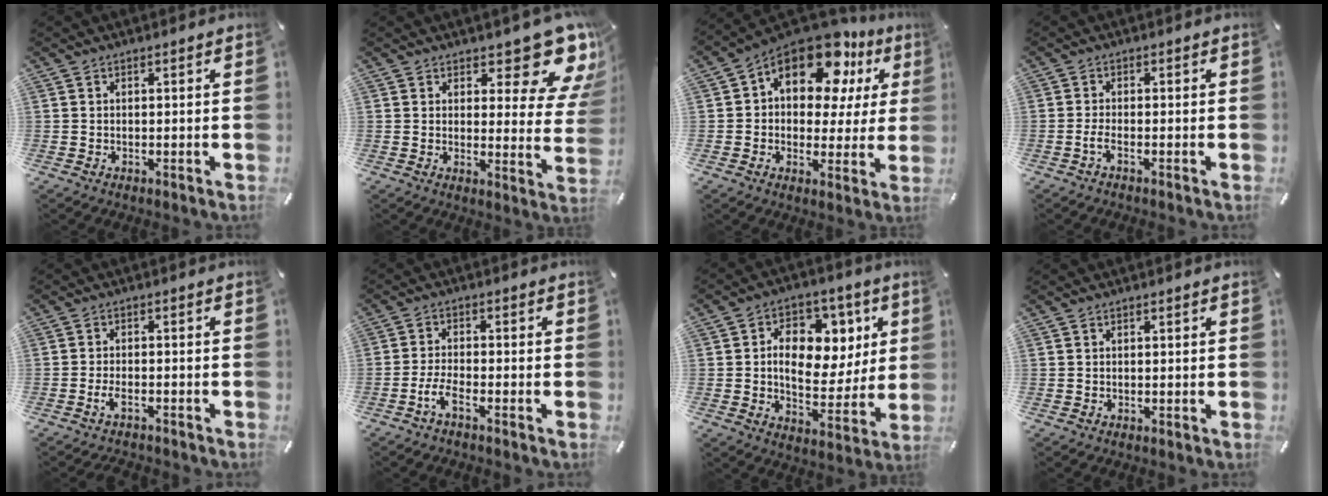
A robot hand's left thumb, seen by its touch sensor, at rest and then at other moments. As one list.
[{"total": 13.4, "force": [9.6, 4.9, 8.0], "torque": [-0.083, -0.088, 0.161]}, {"total": 14.9, "force": [8.7, 8.6, 8.4], "torque": [-0.134, -0.062, 0.152]}, {"total": 2.2, "force": [-1.1, 0.5, 1.8], "torque": [-0.038, 0.000, -0.022]}, {"total": 3.0, "force": [-2.2, 1.1, 1.8], "torque": [-0.036, 0.009, -0.042]}, {"total": 4.3, "force": [-2.7, 1.1, 3.1], "torque": [-0.071, 0.002, -0.052]}, {"total": 13.7, "force": [3.0, 10.3, 8.5], "torque": [-0.121, -0.009, 0.057]}, {"total": 0.0}]